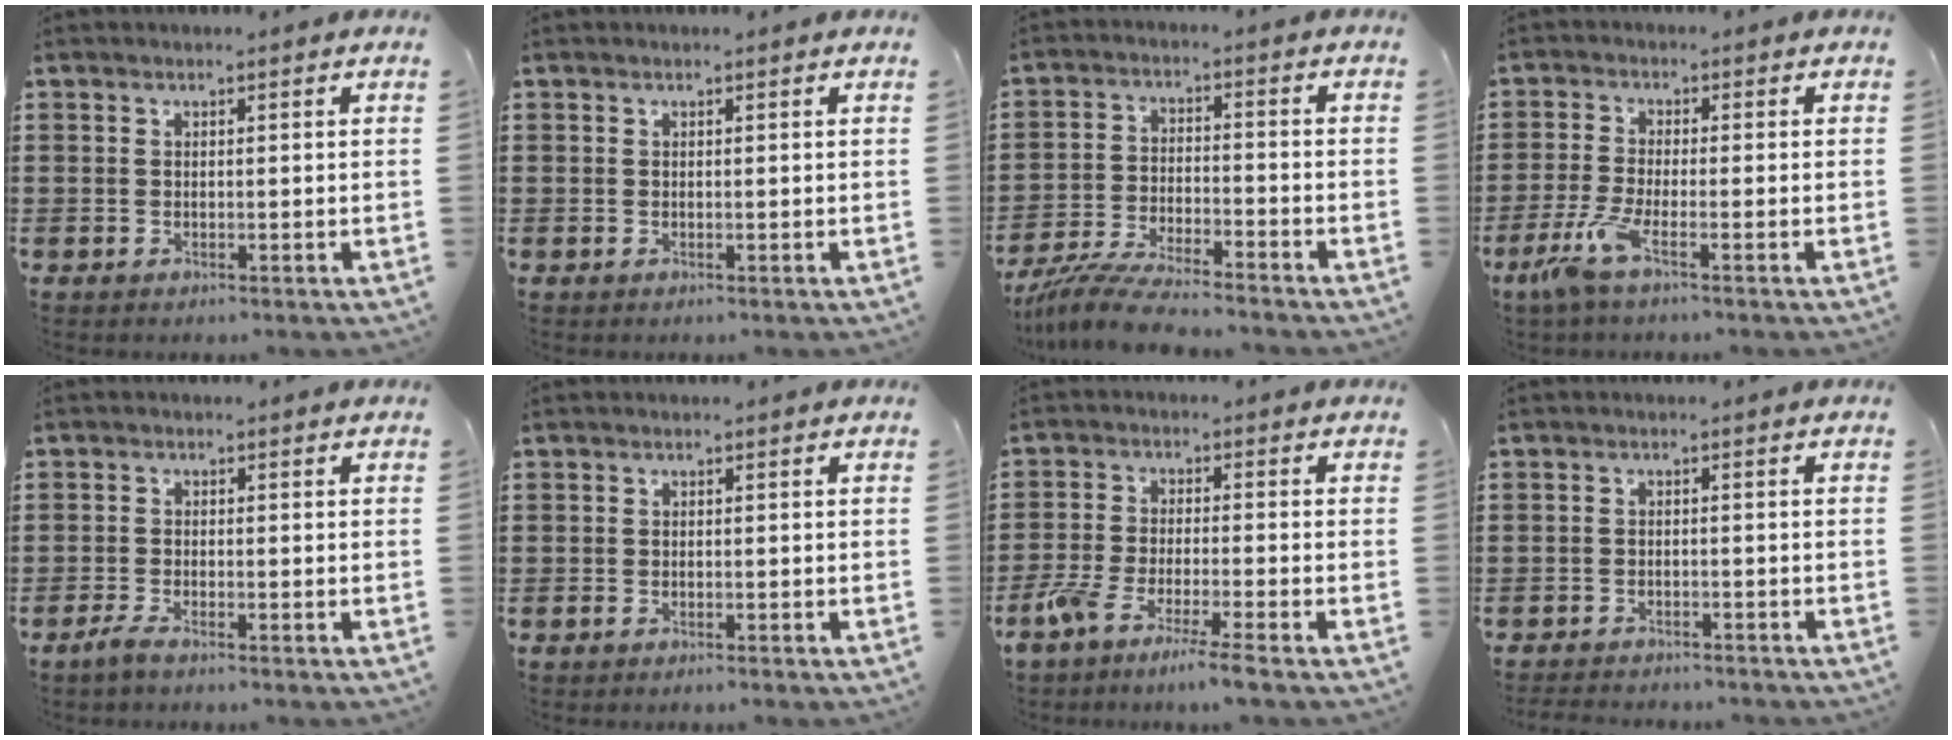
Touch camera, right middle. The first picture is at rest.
{"total": 0.0}
{"total": 7.4, "force": [-6.9, 0.4, 2.6], "torque": [-0.059, 0.000, -0.135]}
{"total": 4.6, "force": [-2.6, 0.5, 3.8], "torque": [-0.100, -0.016, -0.055]}
{"total": 1.9, "force": [-1.6, 0.1, 1.1], "torque": [-0.026, 0.002, -0.032]}
{"total": 0.6, "force": [-0.5, 0.1, 0.2], "torque": [-0.007, -0.002, -0.010]}
{"total": 5.4, "force": [-4.5, -0.6, 2.8], "torque": [-0.073, -0.024, -0.092]}
{"total": 2.2, "force": [-2.2, 0.1, -0.1], "torque": [-0.004, -0.001, -0.048]}